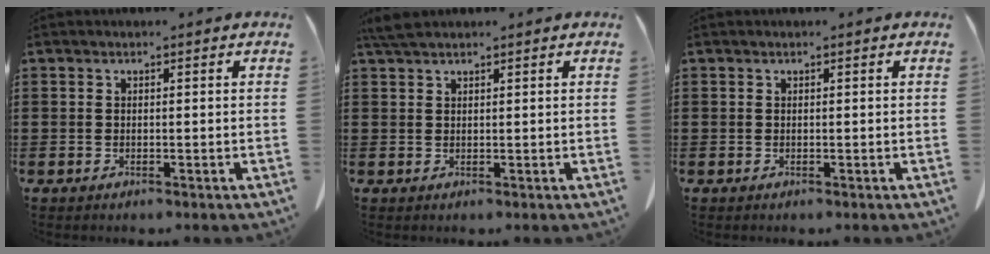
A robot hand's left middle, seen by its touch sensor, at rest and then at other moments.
{"total": 2.4, "force": [1.9, 0.5, 1.4], "torque": [-0.040, -0.002, 0.034]}
{"total": 0.0}